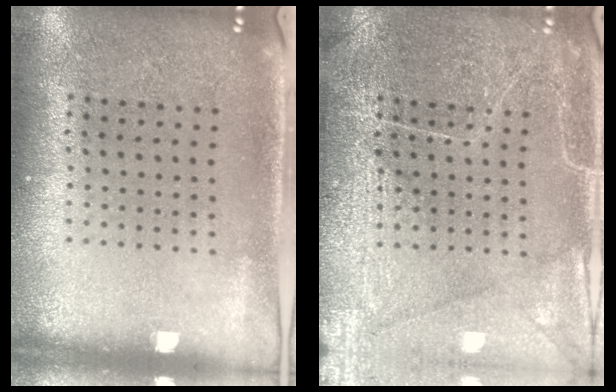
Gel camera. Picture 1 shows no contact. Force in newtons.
{"total": 5.0, "press": 4.9, "slide": 0.5}